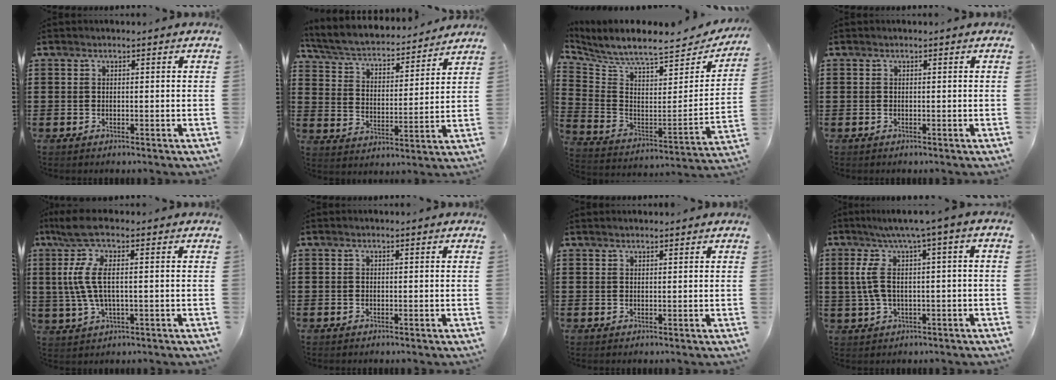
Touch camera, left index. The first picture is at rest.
{"total": 4.2, "force": [3.8, 0.9, 1.5], "torque": [-0.051, -0.030, 0.059]}
{"total": 6.8, "force": [6.2, 0.3, 2.7], "torque": [-0.087, -0.063, 0.102]}
{"total": 0.0}
{"total": 8.5, "force": [0.9, 1.6, 8.2], "torque": [-0.206, -0.018, 0.003]}
{"total": 0.0}
{"total": 0.9, "force": [0.8, 0.0, 0.2], "torque": [-0.006, -0.001, 0.017]}
{"total": 7.1, "force": [0.5, 1.2, 6.9], "torque": [-0.158, -0.010, -0.002]}